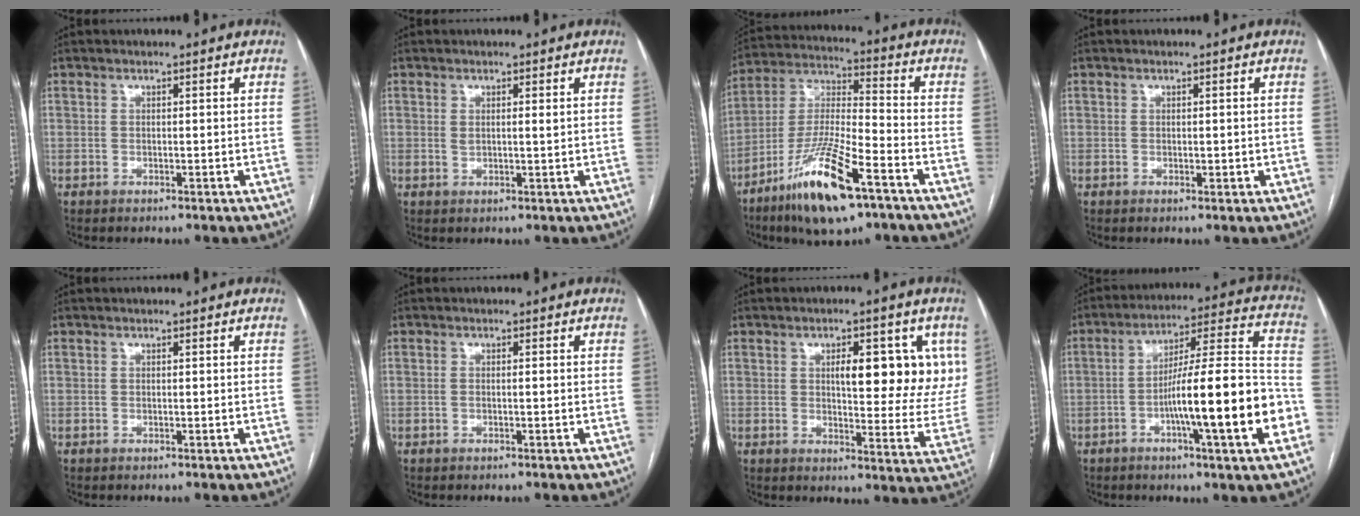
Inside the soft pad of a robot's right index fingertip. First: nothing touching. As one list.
[{"total": 1.5, "force": [0.6, 0.3, 1.4], "torque": [-0.026, 0.000, 0.011]}, {"total": 16.2, "force": [-9.3, 2.8, 13.0], "torque": [-0.267, -0.025, -0.167]}, {"total": 0.9, "force": [0.0, 0.6, 0.7], "torque": [-0.009, 0.000, 0.004]}, {"total": 0.0}, {"total": 0.7, "force": [-0.1, 0.1, 0.7], "torque": [-0.012, 0.000, 0.000]}, {"total": 12.6, "force": [4.3, 4.6, 11.0], "torque": [-0.127, 0.002, 0.055]}, {"total": 18.7, "force": [-5.5, 0.7, 17.8], "torque": [-0.253, 0.011, -0.084]}]